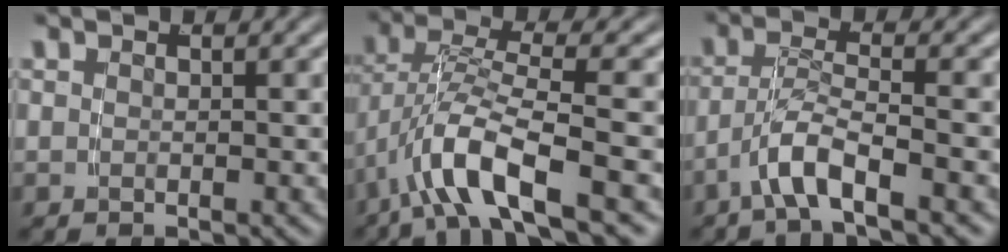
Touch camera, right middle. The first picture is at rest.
{"total": 5.7, "force": [-1.7, 2.0, 5.1], "torque": [-0.116, -0.016, -0.015]}
{"total": 3.6, "force": [-2.2, 0.5, 2.8], "torque": [-0.059, -0.006, -0.034]}